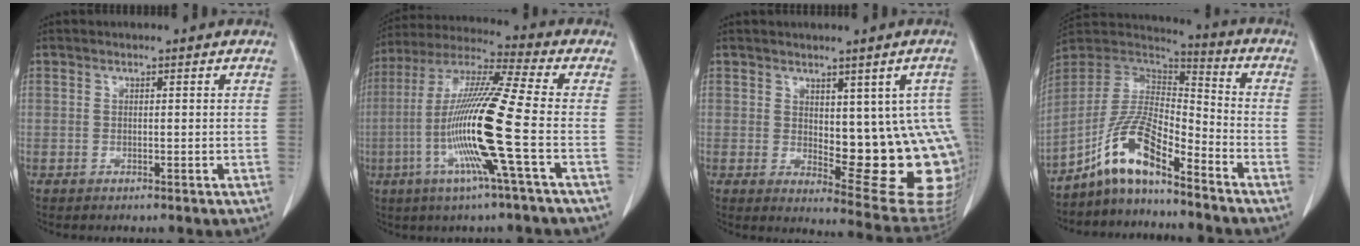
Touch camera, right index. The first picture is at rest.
{"total": 16.4, "force": [-4.1, -1.4, 15.9], "torque": [-0.317, -0.011, -0.092]}
{"total": 15.5, "force": [0.2, 5.9, 14.4], "torque": [-0.129, 0.000, 0.020]}
{"total": 11.0, "force": [-7.8, 2.2, 7.5], "torque": [-0.160, 0.020, -0.148]}